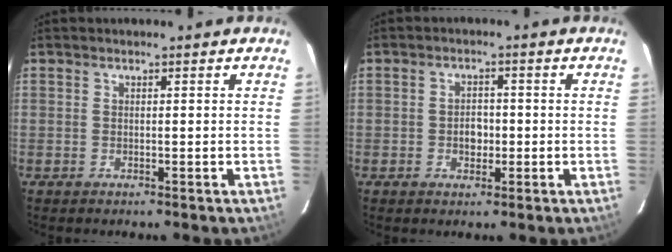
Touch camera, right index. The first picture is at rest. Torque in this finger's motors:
{"motor_torque": [0.48, 0.12, -0.02, 0.00]}